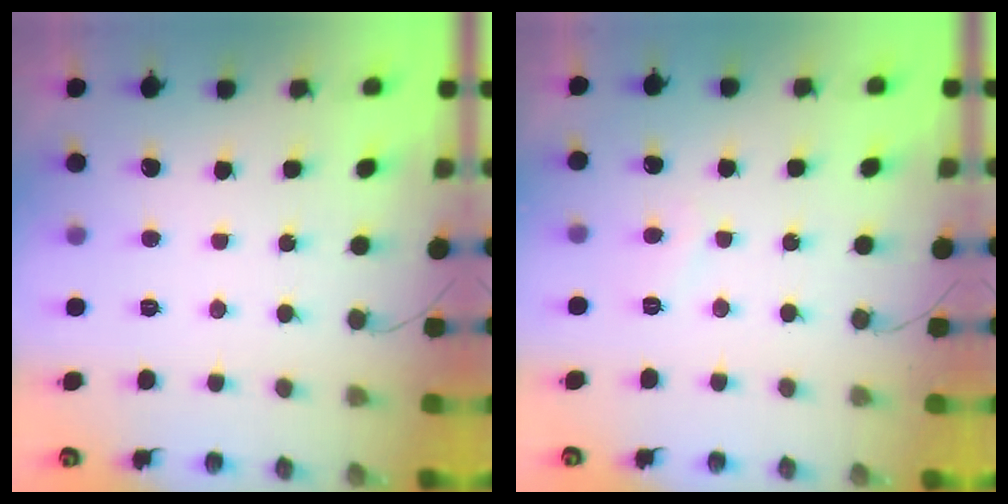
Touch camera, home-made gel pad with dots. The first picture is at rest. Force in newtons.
{"total": 3.0, "press": 2.9, "slide": 0.3}